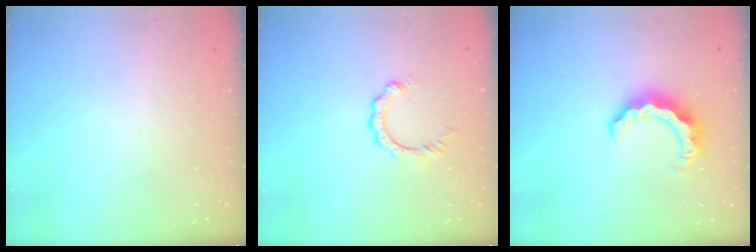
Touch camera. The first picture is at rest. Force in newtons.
{"total": 2.8, "press": 2.7, "slide": 0.4}
{"total": 8.3, "press": 8.3, "slide": 0.6}